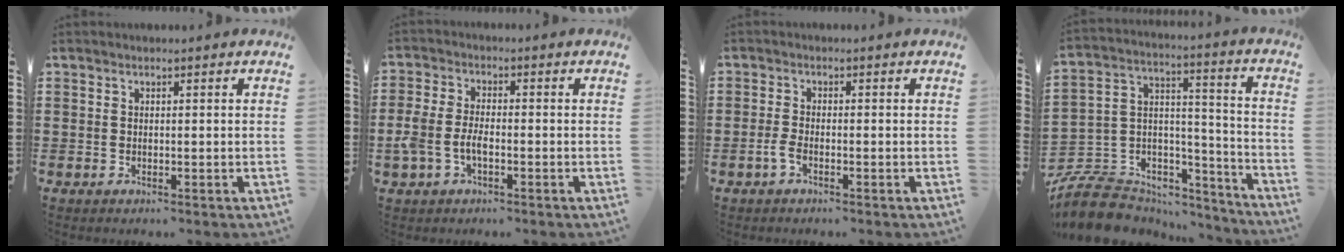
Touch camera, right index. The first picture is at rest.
{"total": 4.4, "force": [-1.6, 2.3, 3.4], "torque": [-0.087, -0.002, -0.036]}
{"total": 2.0, "force": [-1.1, 0.5, 1.7], "torque": [-0.038, -0.003, -0.022]}
{"total": 8.1, "force": [-6.4, 4.6, 1.6], "torque": [-0.051, 0.002, -0.121]}